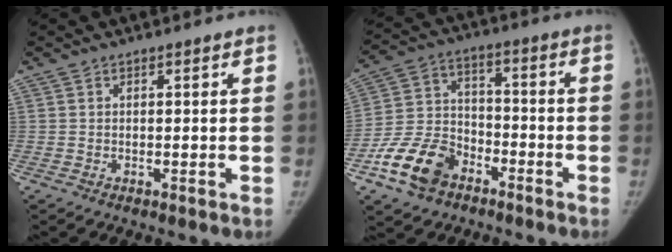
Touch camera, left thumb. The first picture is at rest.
{"total": 12.9, "force": [-7.6, 8.6, 6.1], "torque": [-0.103, 0.047, -0.144]}